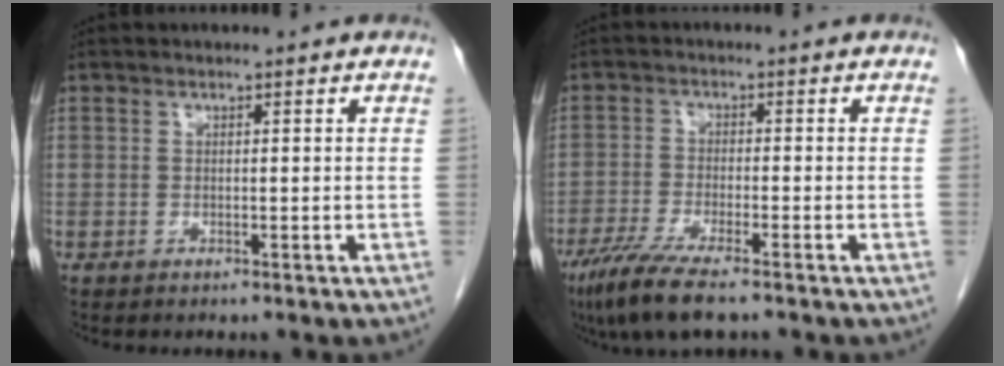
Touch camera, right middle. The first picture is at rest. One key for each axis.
{"total": 8.1, "fx": -5.8, "fy": 0.7, "fz": 5.6, "tx": -0.100, "ty": -0.021, "tz": -0.099}